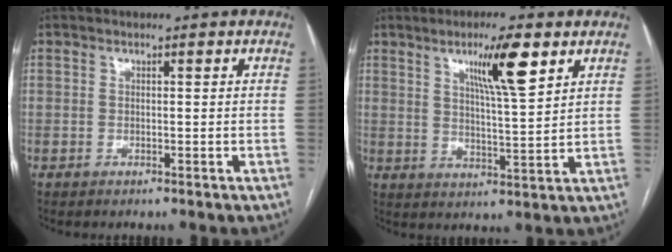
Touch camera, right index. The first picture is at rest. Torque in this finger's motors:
{"motor_torque": [1.07, 0.87, 0.37, 0.09]}